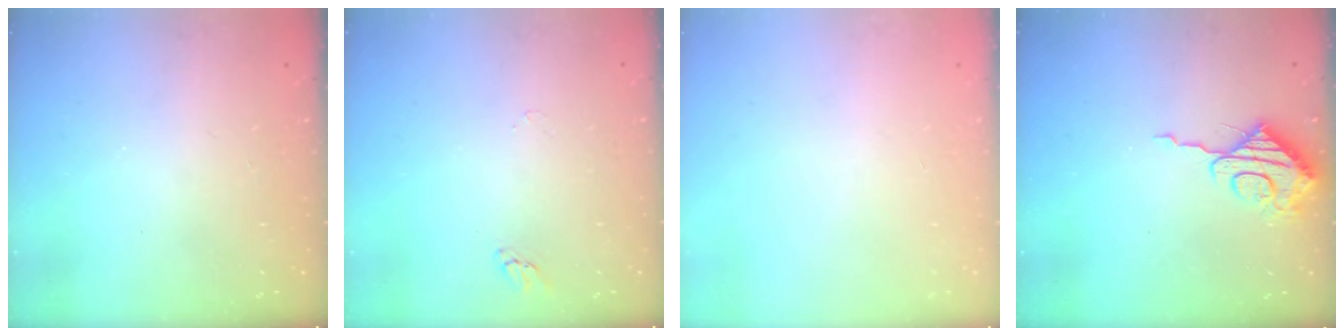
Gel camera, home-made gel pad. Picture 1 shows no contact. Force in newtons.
{"total": 2.5, "press": 2.5, "slide": 0.2}
{"total": 0.0}
{"total": 9.3, "press": 9.3, "slide": 0.8}